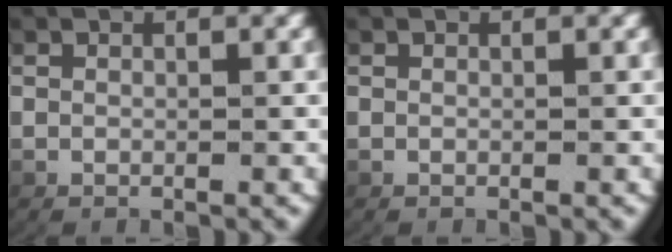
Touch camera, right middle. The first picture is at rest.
{"total": 0.0}